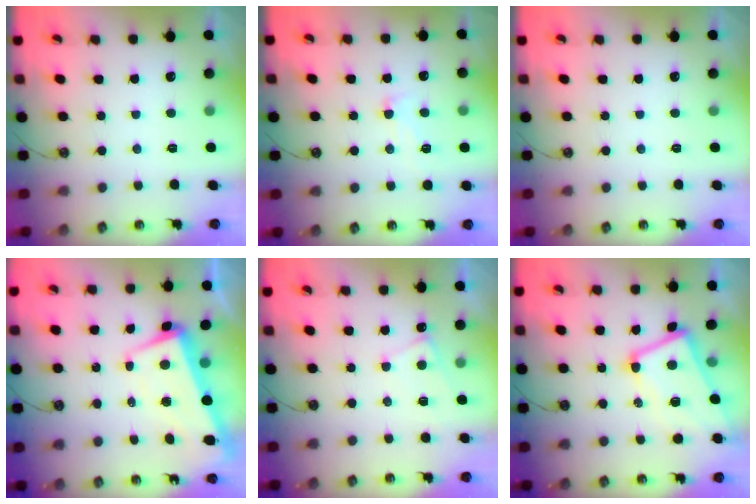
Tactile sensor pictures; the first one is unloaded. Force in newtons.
{"total": 6.2, "press": 6.1, "slide": 0.7}
{"total": 0.0}
{"total": 1.9, "press": 0.8, "slide": 1.8}
{"total": 2.6, "press": 2.5, "slide": 0.3}
{"total": 4.9, "press": 4.8, "slide": 1.3}